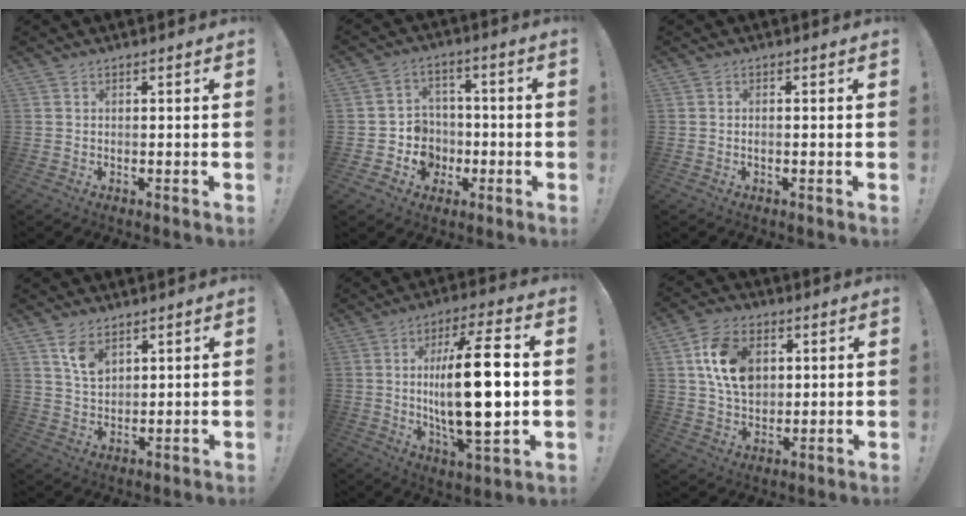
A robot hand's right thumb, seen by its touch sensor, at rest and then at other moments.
{"total": 8.6, "force": [-2.3, 8.0, 2.2], "torque": [-0.031, 0.017, -0.032]}
{"total": 0.6, "force": [-0.3, 0.2, 0.5], "torque": [-0.016, 0.004, -0.004]}
{"total": 6.8, "force": [4.1, 3.6, 3.9], "torque": [-0.062, -0.021, 0.074]}
{"total": 21.7, "force": [1.1, 6.4, 20.7], "torque": [-0.355, -0.010, 0.007]}
{"total": 14.7, "force": [4.2, 10.6, 9.2], "torque": [-0.154, 0.000, 0.083]}